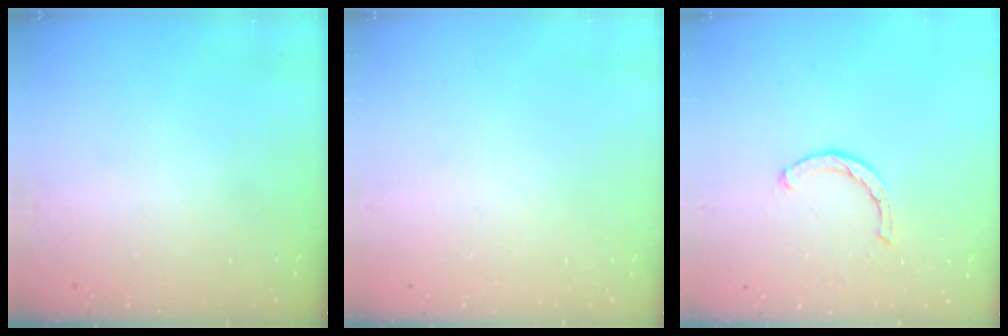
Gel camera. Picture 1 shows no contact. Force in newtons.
{"total": 2.5, "press": 2.5, "slide": 0.2}
{"total": 2.1, "press": 2.1, "slide": 0.1}